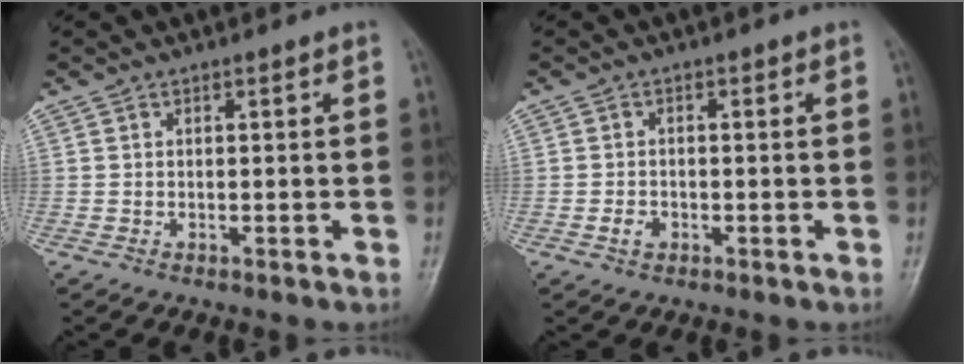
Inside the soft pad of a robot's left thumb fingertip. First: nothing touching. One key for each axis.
{"total": 2.1, "fx": -0.8, "fy": 1.6, "fz": 1.0, "tx": -0.012, "ty": 0.004, "tz": -0.016}